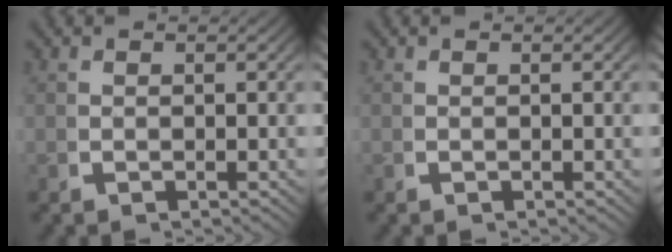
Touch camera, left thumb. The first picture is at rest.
{"total": 0.0}